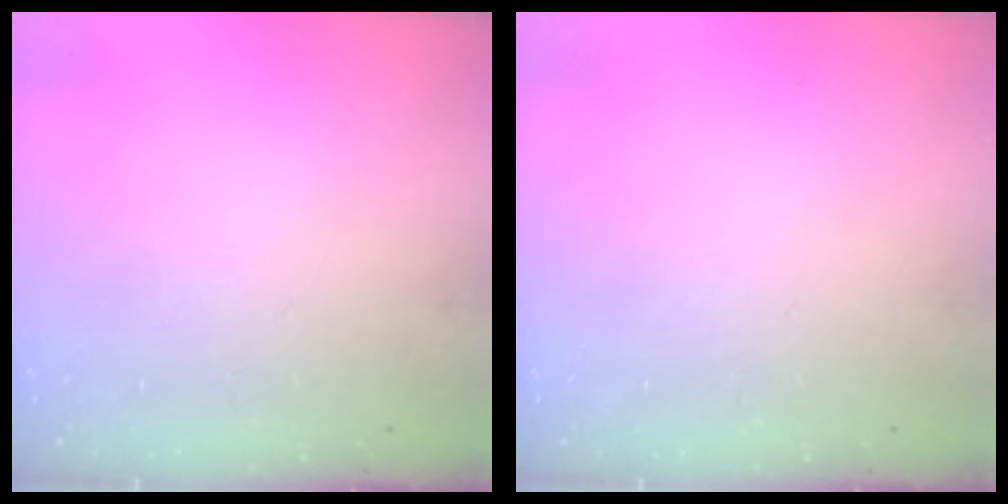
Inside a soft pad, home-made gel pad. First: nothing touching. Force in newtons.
{"total": 0.0}